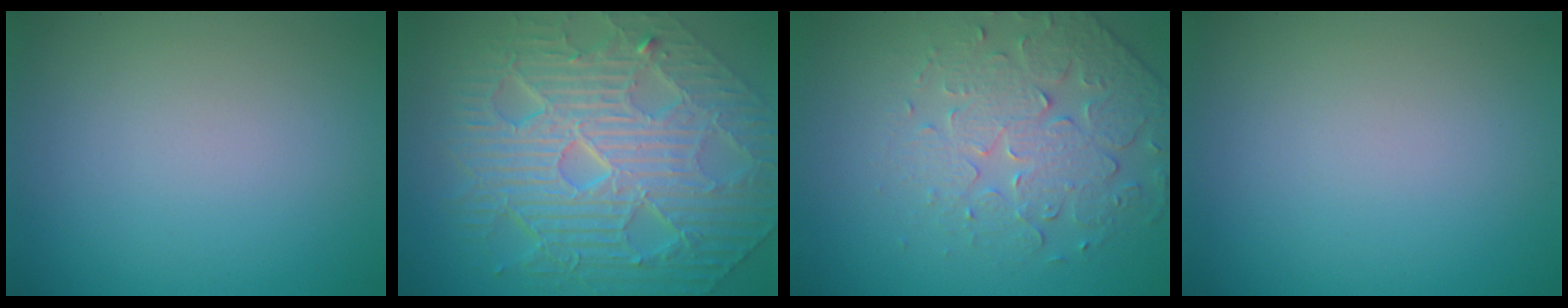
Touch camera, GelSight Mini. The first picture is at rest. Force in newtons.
{"total": 11.6, "press": 7.6, "slide": 8.8}
{"total": 4.6, "press": 3.8, "slide": 2.5}
{"total": 0.0}